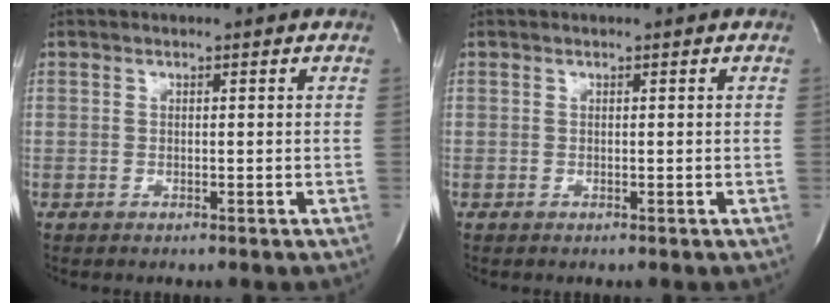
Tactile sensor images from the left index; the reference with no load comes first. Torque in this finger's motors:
{"motor_torque": [0.00, 0.01, 0.00, 0.00]}